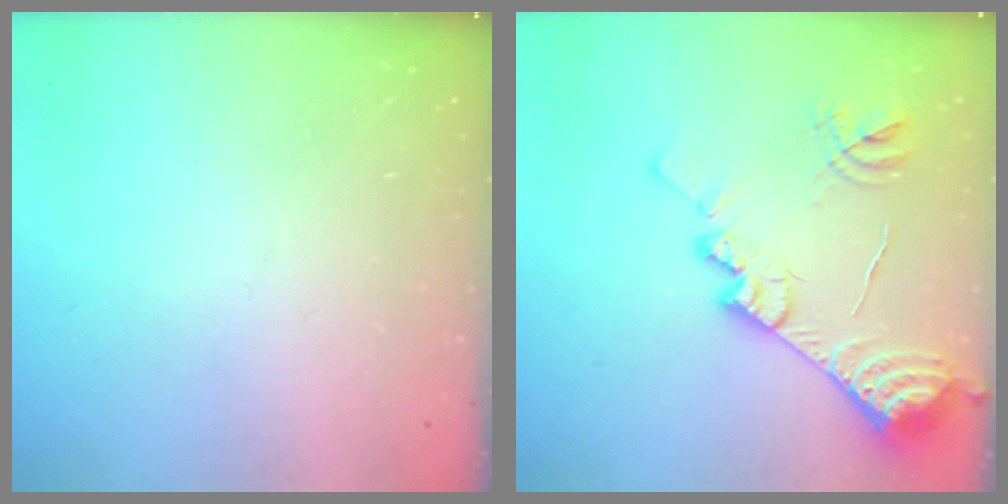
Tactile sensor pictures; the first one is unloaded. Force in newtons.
{"total": 18.4, "press": 18.3, "slide": 1.5}